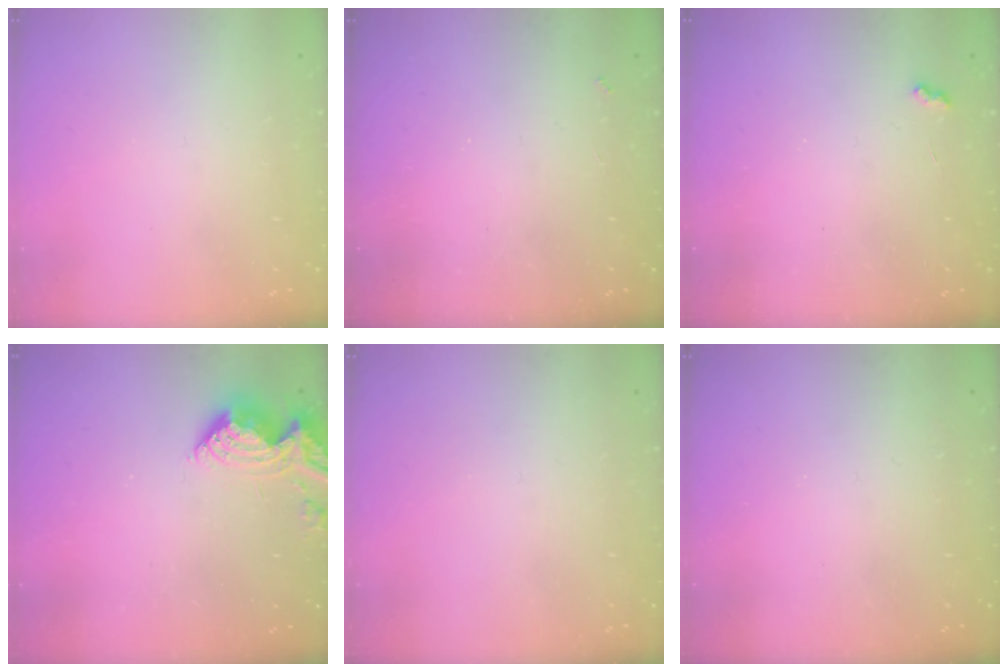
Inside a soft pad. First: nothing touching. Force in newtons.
{"total": 3.4, "press": 3.4, "slide": 0.6}
{"total": 3.3, "press": 3.3, "slide": 0.5}
{"total": 11.3, "press": 11.3, "slide": 1.0}
{"total": 0.0}
{"total": 1.3, "press": 1.2, "slide": 0.2}